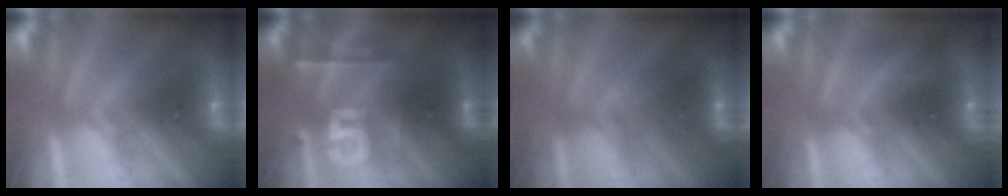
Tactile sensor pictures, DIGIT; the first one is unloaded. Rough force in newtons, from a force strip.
{"total": 2.4}
{"total": 2.2}
{"total": 1.9}